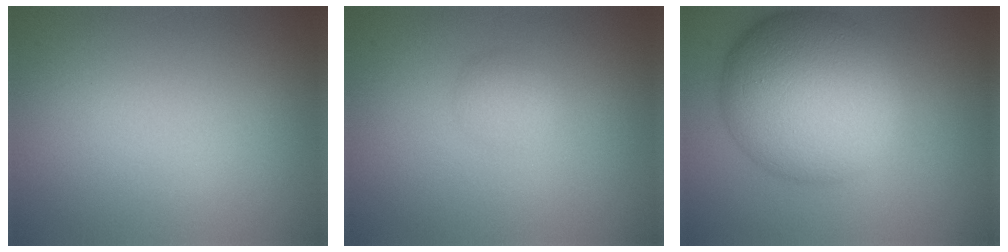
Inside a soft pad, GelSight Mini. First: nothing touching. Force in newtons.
{"total": 1.5, "press": 1.5, "slide": 0.1}
{"total": 12.4, "press": 12.4, "slide": 0.1}